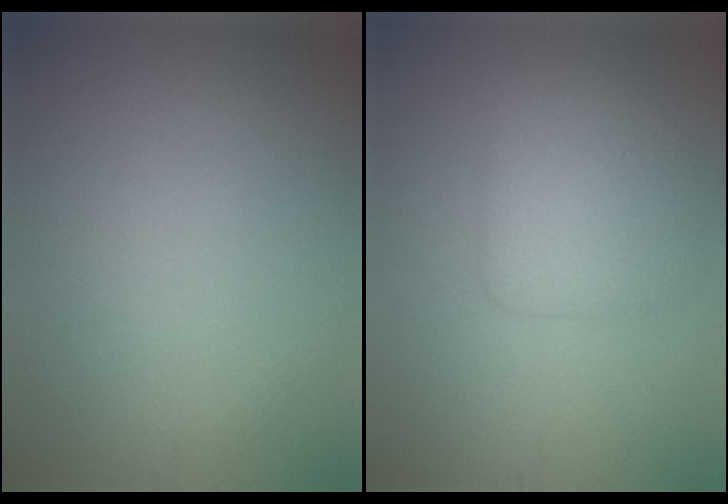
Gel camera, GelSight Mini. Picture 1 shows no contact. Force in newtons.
{"total": 3.5, "press": 3.5, "slide": 0.1}